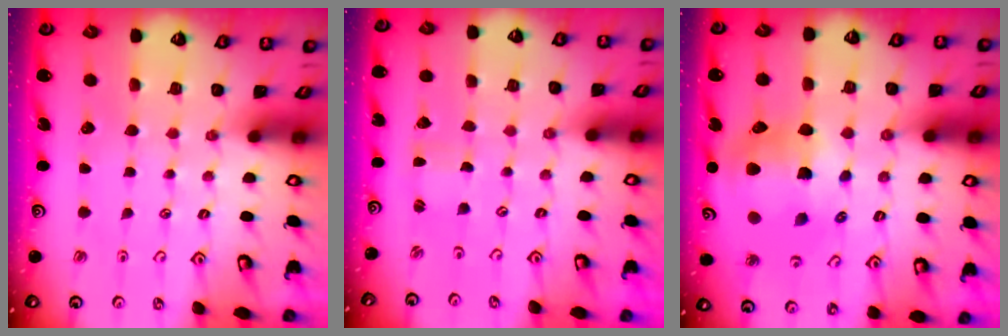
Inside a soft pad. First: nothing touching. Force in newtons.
{"total": 1.7, "press": 1.6, "slide": 0.3}
{"total": 16.1, "press": 16.0, "slide": 2.2}